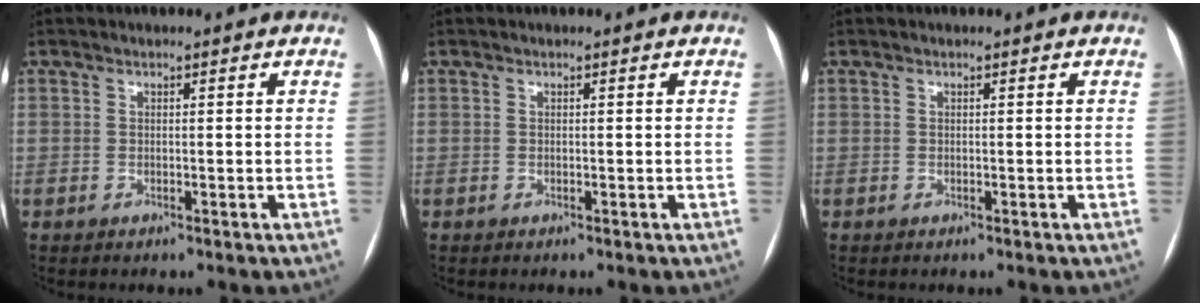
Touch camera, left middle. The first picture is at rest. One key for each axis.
{"total": 0.0}
{"total": 0.0}